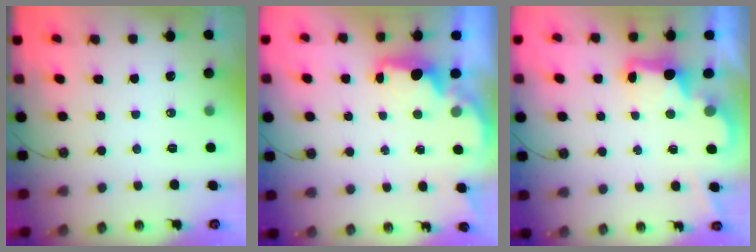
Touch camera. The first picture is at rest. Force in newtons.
{"total": 2.5, "press": 2.3, "slide": 0.8}
{"total": 2.7, "press": 2.6, "slide": 0.5}